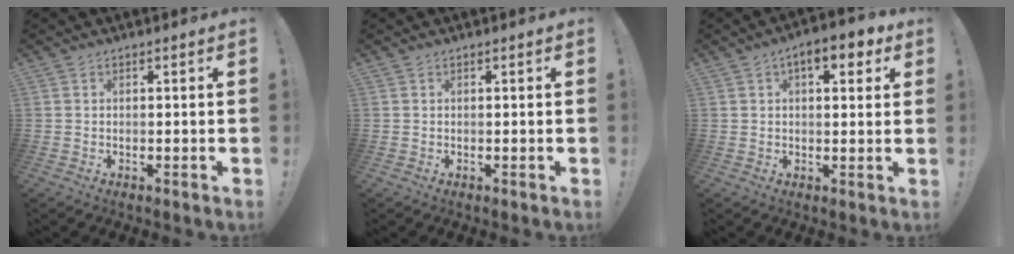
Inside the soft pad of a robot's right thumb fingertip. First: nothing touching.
{"total": 0.0}
{"total": 7.6, "force": [3.5, 3.4, 5.9], "torque": [-0.072, -0.008, 0.053]}